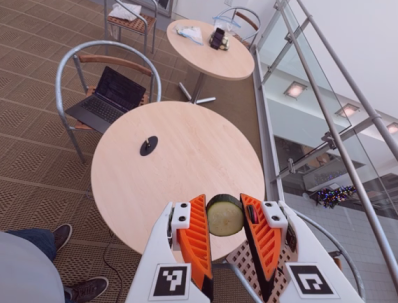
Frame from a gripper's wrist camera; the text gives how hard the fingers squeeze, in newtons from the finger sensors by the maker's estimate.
{"total": 7.5, "left": 7.1, "right": 8.0}